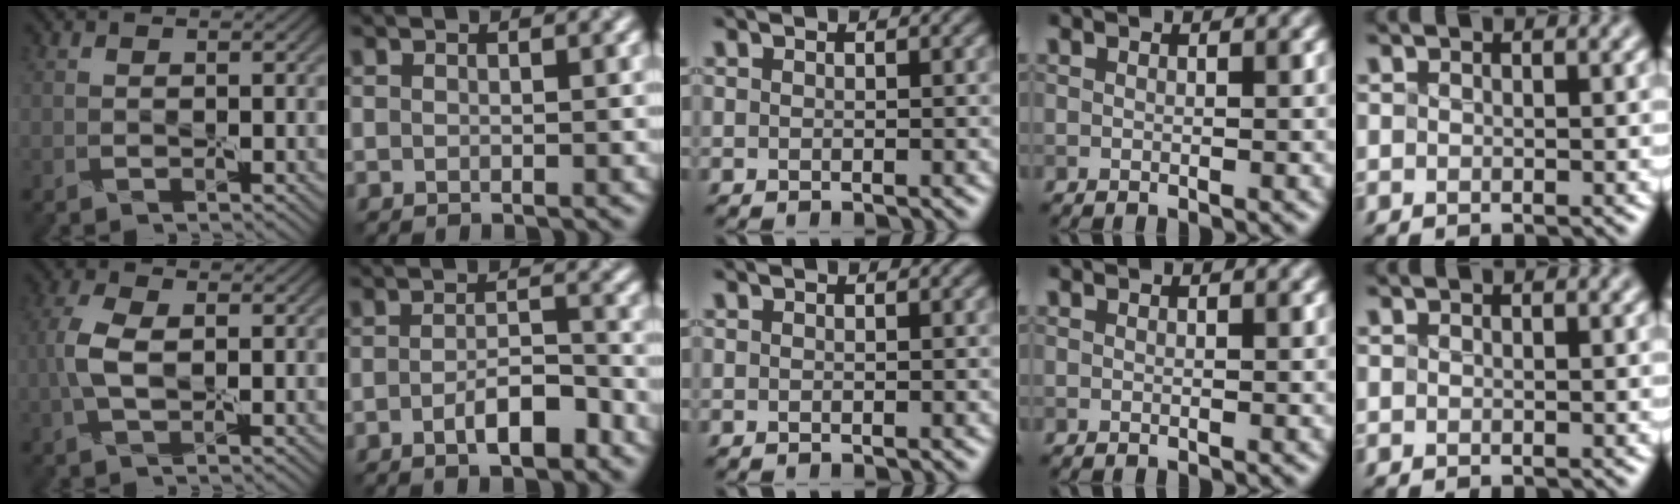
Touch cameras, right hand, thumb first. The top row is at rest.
{"thumb": {"total": 3.8, "force": [-0.3, 1.7, 3.4], "torque": [-0.085, 0.011, -0.011]}, "index": {"total": 3.9, "force": [-2.0, 1.2, 3.2], "torque": [-0.054, 0.005, -0.033]}}